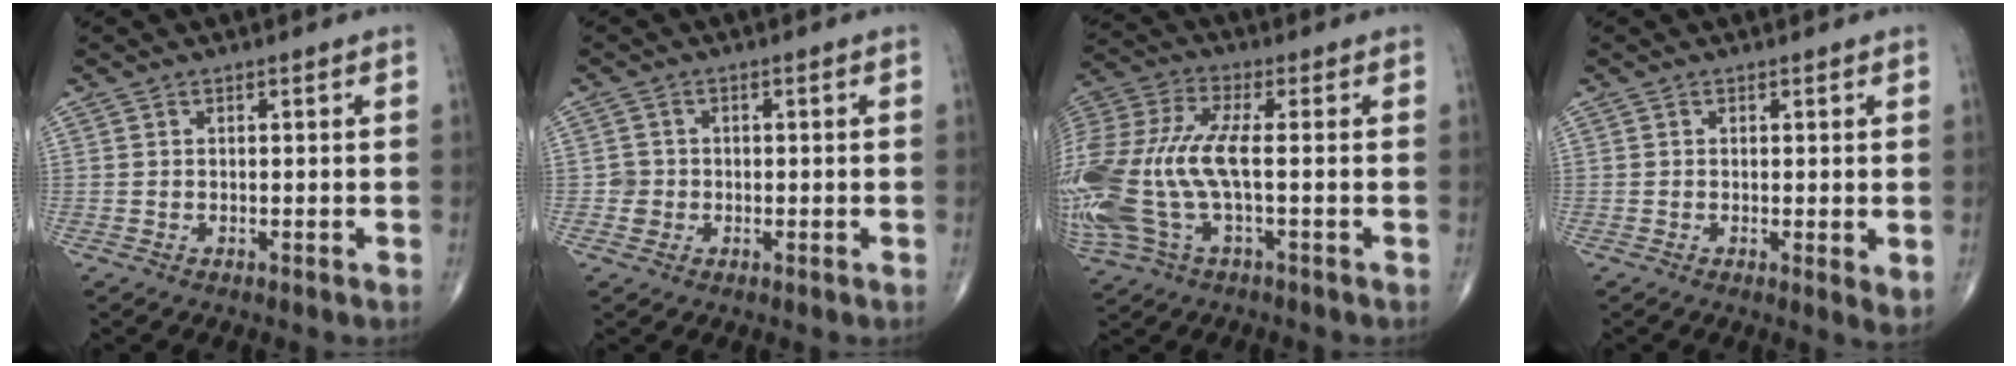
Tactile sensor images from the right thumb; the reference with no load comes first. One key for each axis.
{"total": 2.1, "fx": -0.4, "fy": 2.0, "fz": 0.1, "tx": 0.013, "ty": 0.008, "tz": -0.010}
{"total": 19.5, "fx": -2.1, "fy": 7.9, "fz": 17.8, "tx": -0.449, "ty": 0.009, "tz": -0.038}
{"total": 2.6, "fx": 0.0, "fy": 0.6, "fz": 2.5, "tx": -0.036, "ty": -0.010, "tz": -0.004}